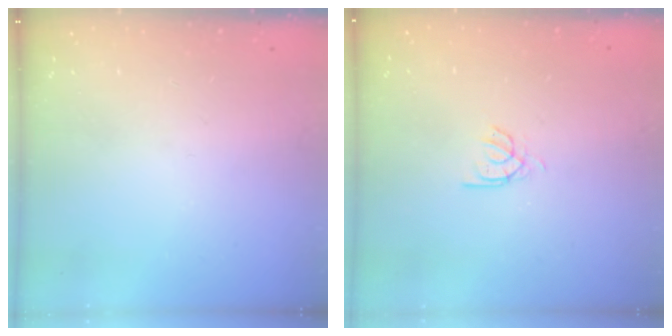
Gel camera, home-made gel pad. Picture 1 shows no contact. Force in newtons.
{"total": 2.5, "press": 2.4, "slide": 0.3}